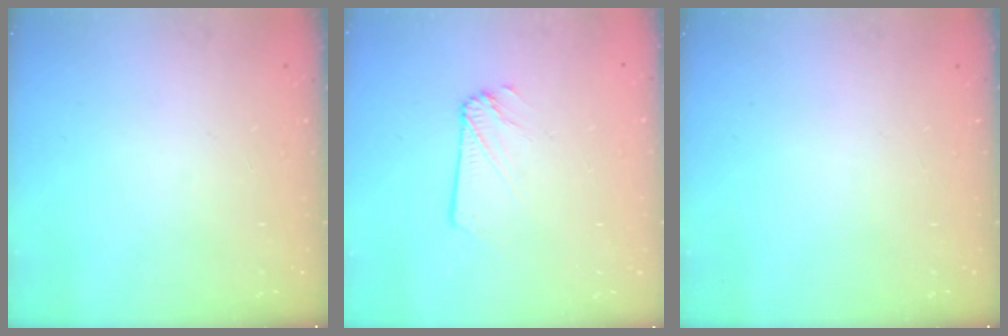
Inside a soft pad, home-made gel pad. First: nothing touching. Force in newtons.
{"total": 2.3, "press": 2.3, "slide": 0.2}
{"total": 0.0}